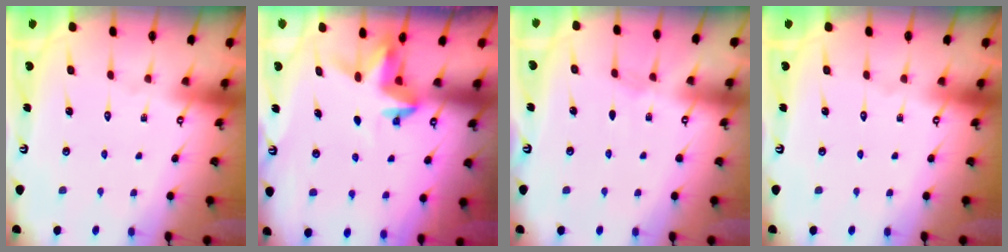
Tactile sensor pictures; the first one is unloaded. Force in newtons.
{"total": 3.9, "press": 3.9, "slide": 0.3}
{"total": 2.9, "press": 2.9, "slide": 0.4}
{"total": 0.0}